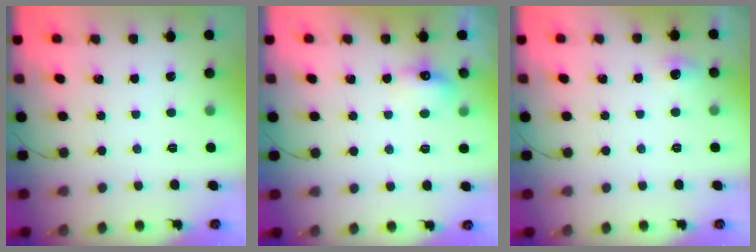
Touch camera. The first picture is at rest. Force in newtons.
{"total": 6.2, "press": 6.1, "slide": 1.1}
{"total": 6.3, "press": 4.2, "slide": 4.7}